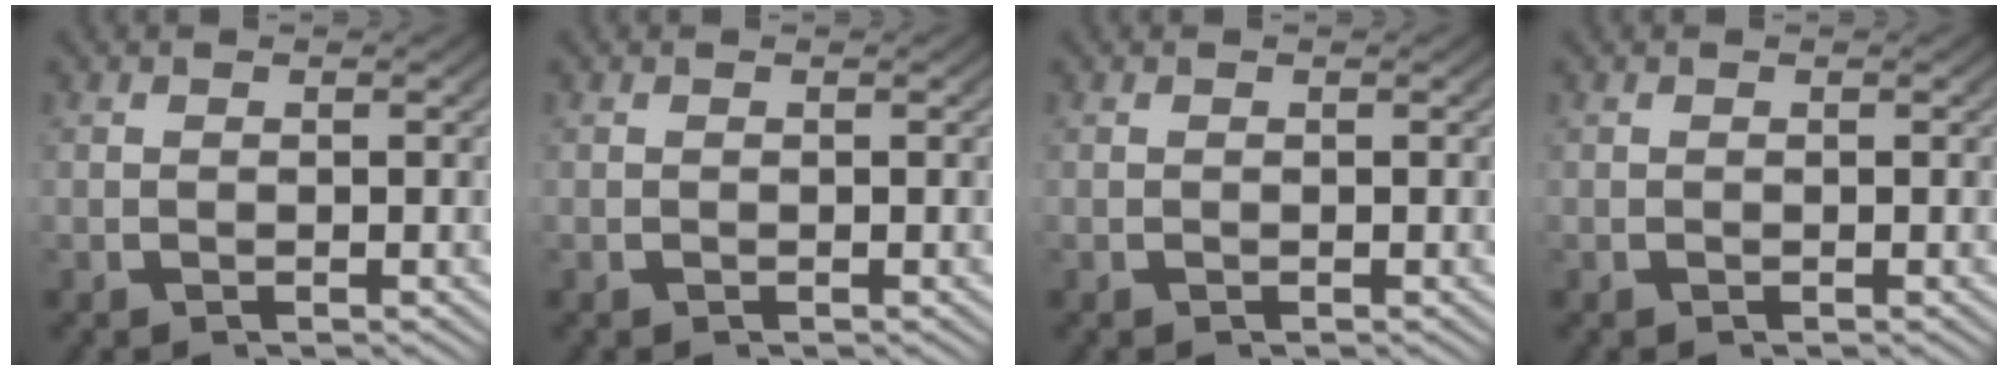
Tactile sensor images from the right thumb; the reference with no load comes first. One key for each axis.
{"total": 0.0}
{"total": 0.0}
{"total": 0.0}